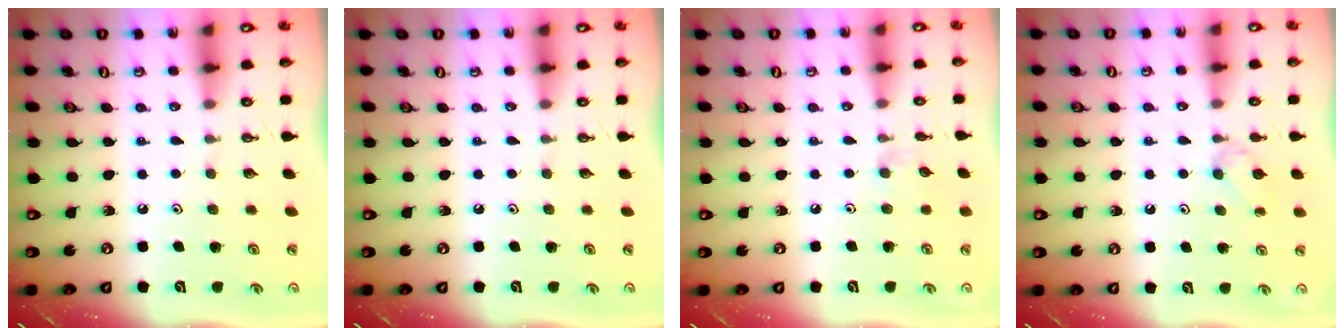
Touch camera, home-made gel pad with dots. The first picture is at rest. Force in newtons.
{"total": 0.0}
{"total": 2.6, "press": 2.5, "slide": 0.4}
{"total": 5.7, "press": 5.7, "slide": 0.9}